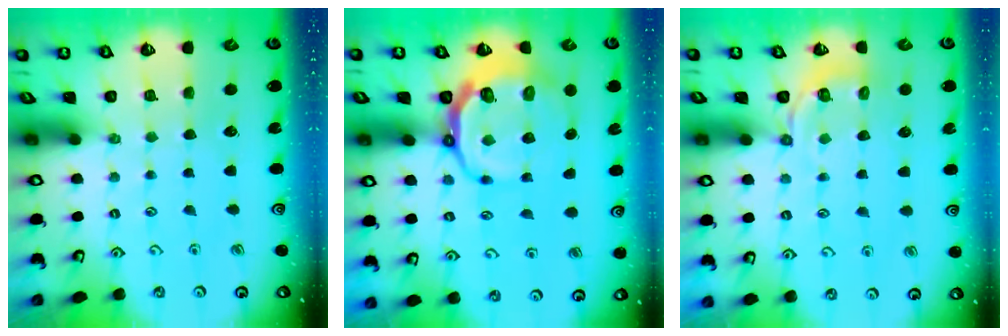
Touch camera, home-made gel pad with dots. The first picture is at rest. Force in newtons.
{"total": 9.8, "press": 9.2, "slide": 3.5}
{"total": 4.5, "press": 4.1, "slide": 1.8}